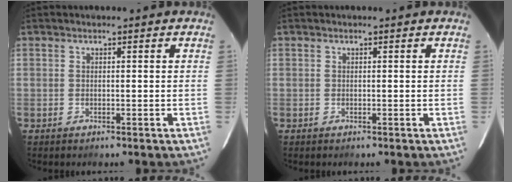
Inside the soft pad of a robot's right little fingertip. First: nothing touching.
{"total": 0.0}